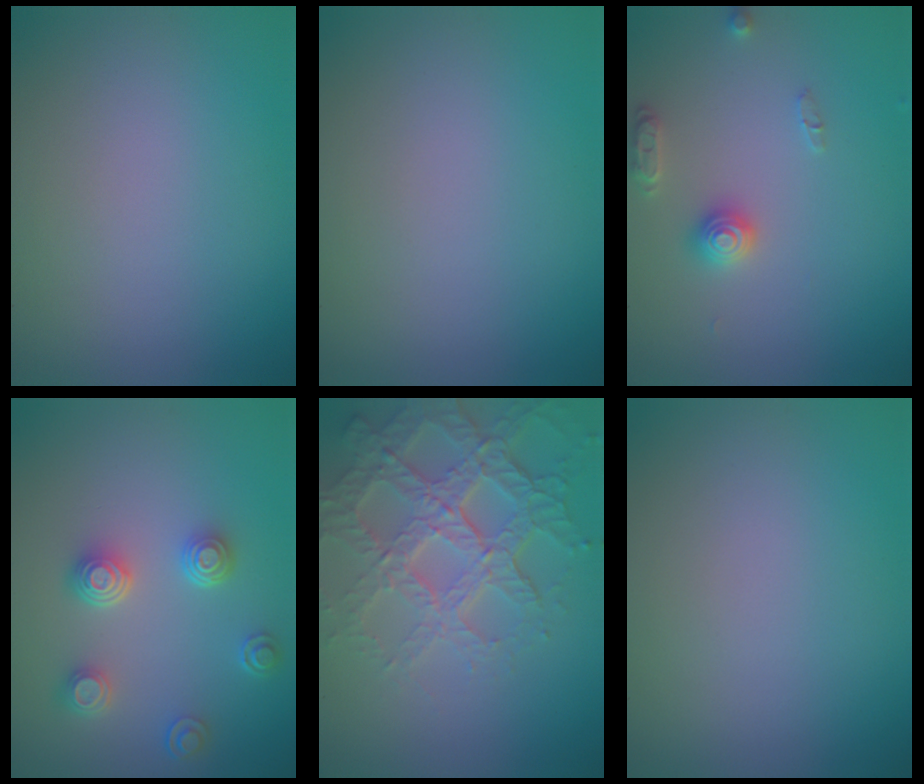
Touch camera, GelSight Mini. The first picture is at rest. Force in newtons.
{"total": 0.0}
{"total": 2.5, "press": 2.5, "slide": 0.4}
{"total": 4.0, "press": 3.2, "slide": 2.5}
{"total": 7.4, "press": 5.2, "slide": 5.2}
{"total": 0.0}